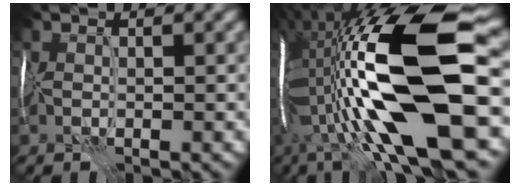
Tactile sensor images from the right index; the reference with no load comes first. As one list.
[{"total": 19.9, "force": [-0.5, 6.7, 18.7], "torque": [-0.370, 0.006, -0.010]}]